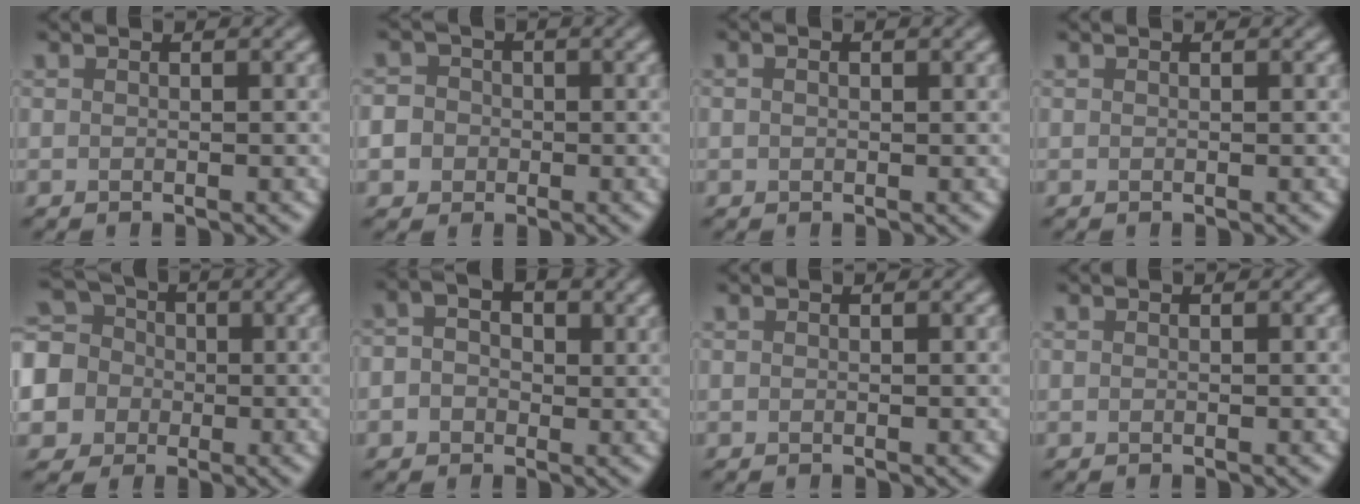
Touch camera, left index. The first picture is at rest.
{"total": 6.3, "force": [-1.4, 5.9, 2.0], "torque": [-0.032, 0.010, -0.059]}
{"total": 1.0, "force": [0.3, 0.6, 0.8], "torque": [-0.013, 0.003, 0.005]}
{"total": 0.0}
{"total": 7.9, "force": [-0.9, 7.3, 2.8], "torque": [-0.089, 0.017, -0.048]}
{"total": 3.5, "force": [0.4, 2.9, 2.0], "torque": [-0.024, 0.011, -0.013]}
{"total": 0.0}
{"total": 0.0}